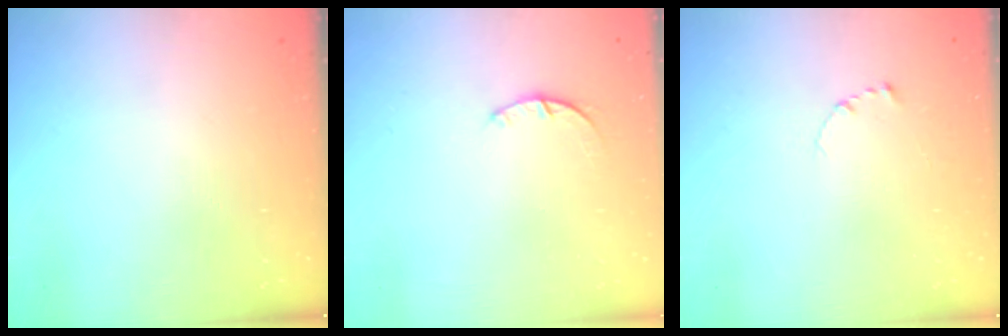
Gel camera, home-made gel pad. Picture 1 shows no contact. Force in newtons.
{"total": 1.2, "press": 1.2, "slide": 0.3}
{"total": 2.7, "press": 2.7, "slide": 0.3}